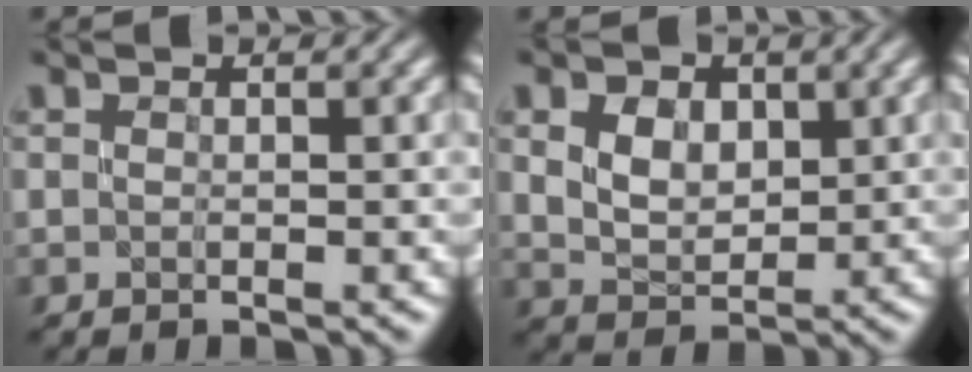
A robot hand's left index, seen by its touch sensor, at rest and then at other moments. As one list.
[{"total": 3.6, "force": [1.1, 2.6, 2.2], "torque": [-0.044, -0.001, 0.015]}]